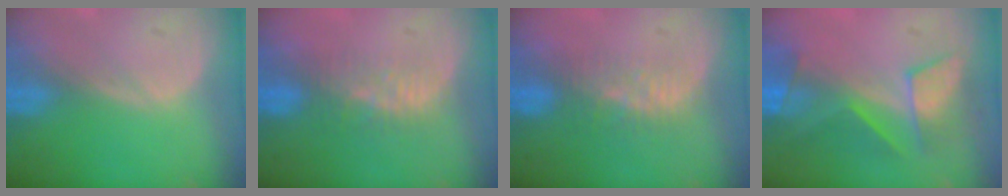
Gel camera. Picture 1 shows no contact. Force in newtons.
{"total": 4.6, "press": 4.0, "slide": 2.4}
{"total": 4.6, "press": 4.0, "slide": 2.4}
{"total": 8.0, "press": 7.4, "slide": 2.9}